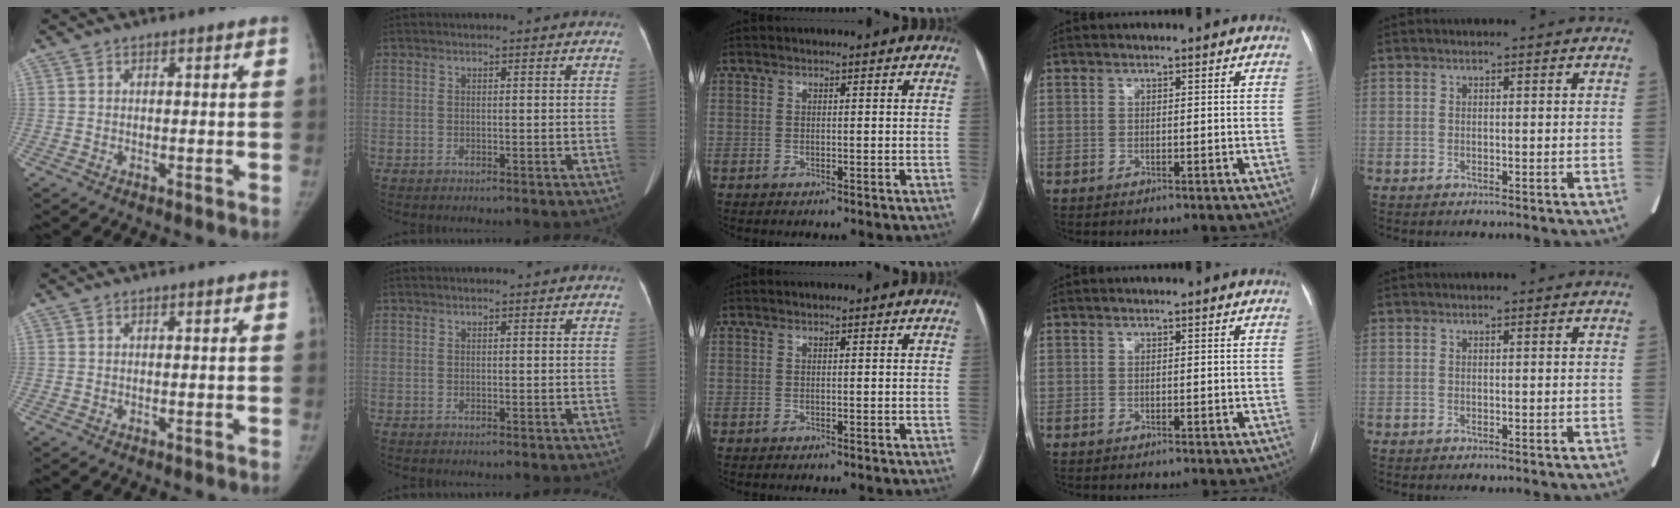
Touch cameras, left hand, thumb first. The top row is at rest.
{}